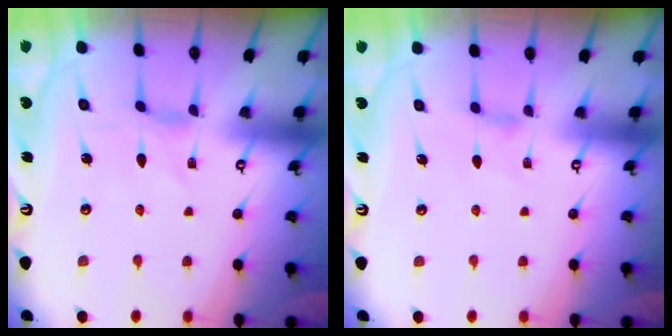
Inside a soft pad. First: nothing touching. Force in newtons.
{"total": 1.4, "press": 1.3, "slide": 0.5}